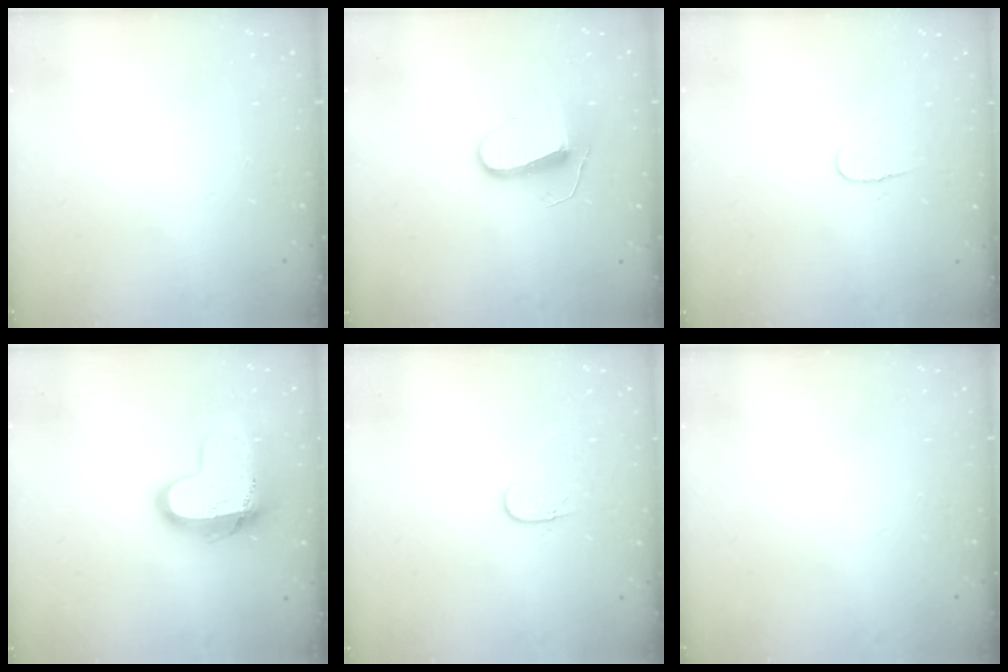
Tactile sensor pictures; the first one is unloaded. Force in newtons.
{"total": 10.9, "press": 10.9, "slide": 0.7}
{"total": 4.1, "press": 4.1, "slide": 0.4}
{"total": 15.1, "press": 15.0, "slide": 1.2}
{"total": 4.2, "press": 4.2, "slide": 0.5}
{"total": 0.0}